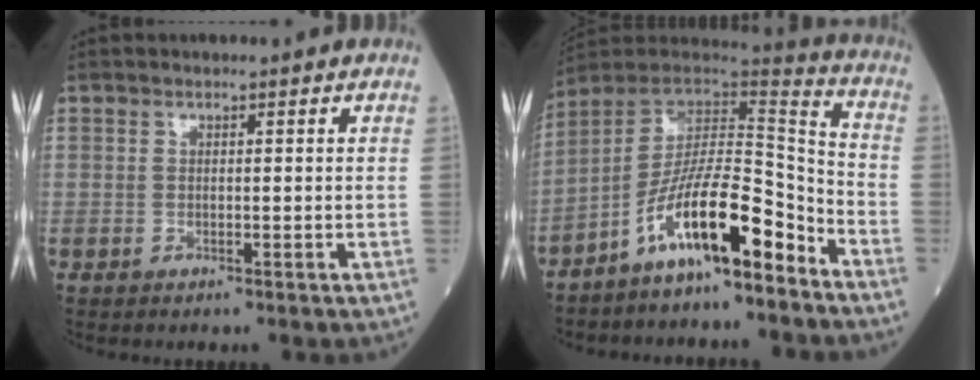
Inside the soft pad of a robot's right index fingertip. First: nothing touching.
{"total": 14.3, "force": [-8.9, 2.5, 11.0], "torque": [-0.194, 0.020, -0.157]}